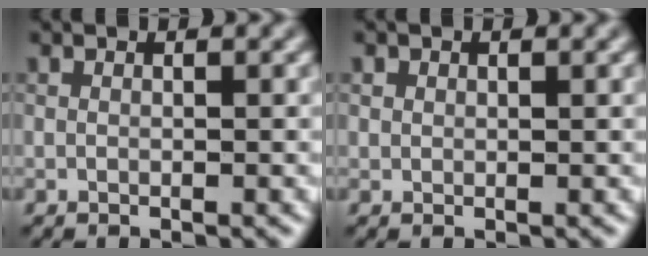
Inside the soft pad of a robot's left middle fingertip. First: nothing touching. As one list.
[{"total": 0.0}]